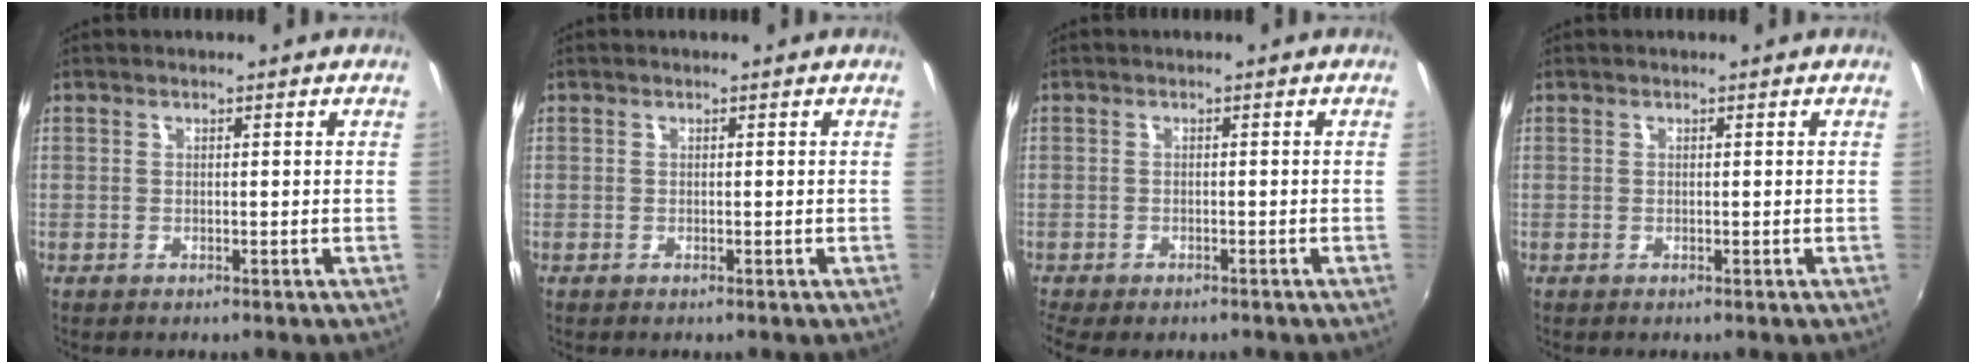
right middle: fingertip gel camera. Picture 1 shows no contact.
{"total": 0.0}
{"total": 4.4, "force": [-3.3, 1.7, 2.4], "torque": [-0.060, -0.029, -0.052]}
{"total": 0.0}